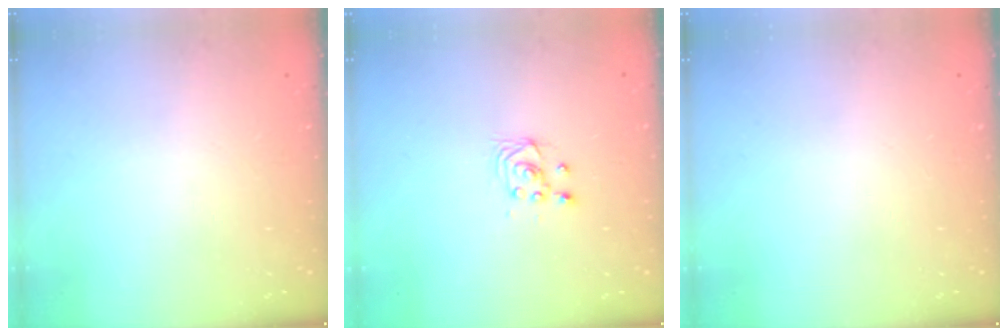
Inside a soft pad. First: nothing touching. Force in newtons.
{"total": 3.1, "press": 2.8, "slide": 1.3}
{"total": 0.0}